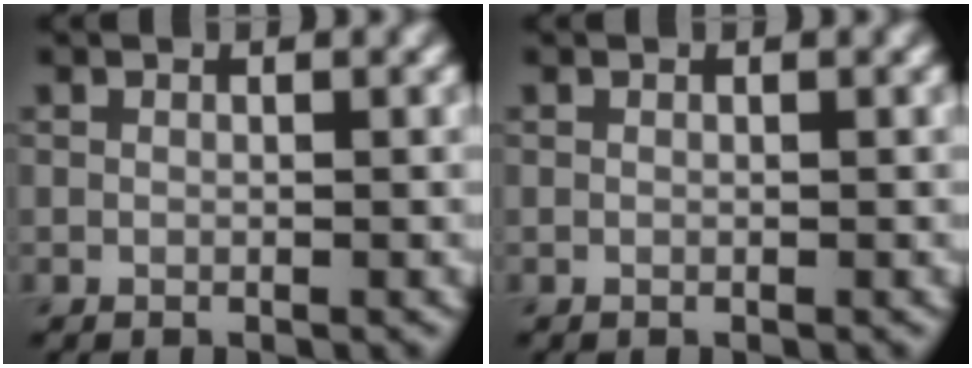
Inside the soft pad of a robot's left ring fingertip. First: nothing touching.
{"total": 0.0}